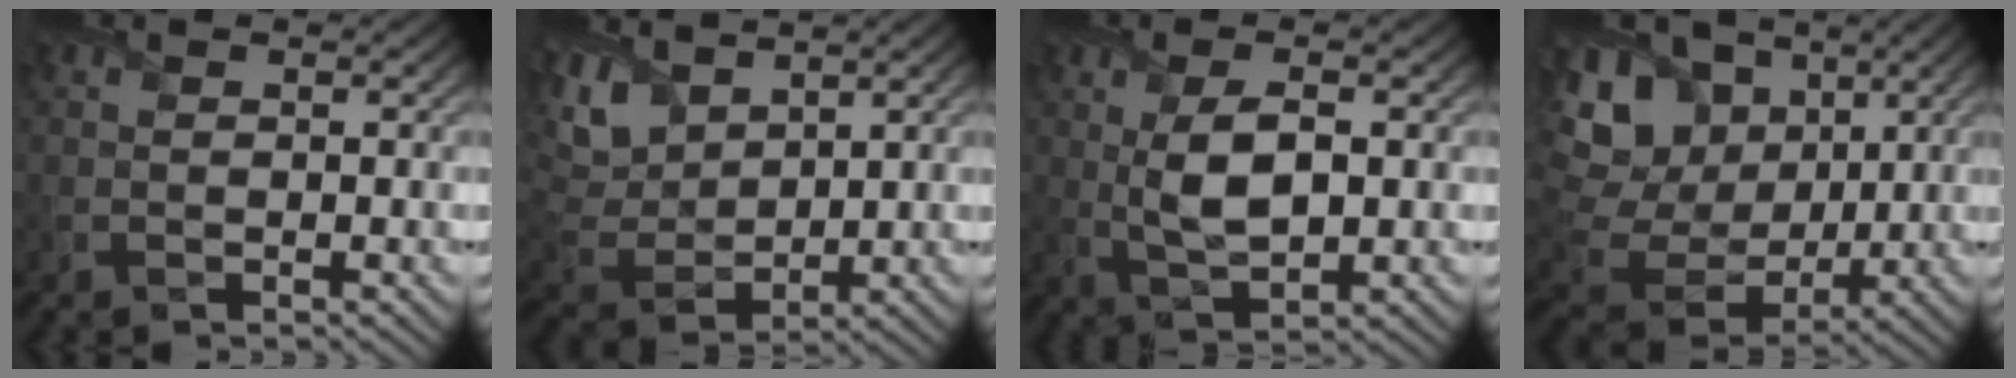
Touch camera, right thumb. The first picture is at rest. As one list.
[{"total": 9.2, "force": [5.3, 5.0, 5.7], "torque": [-0.173, 0.016, 0.102]}, {"total": 5.5, "force": [0.4, 2.5, 4.9], "torque": [-0.104, -0.004, 0.014]}, {"total": 18.9, "force": [5.5, 15.2, 9.8], "torque": [-0.305, 0.021, 0.128]}]